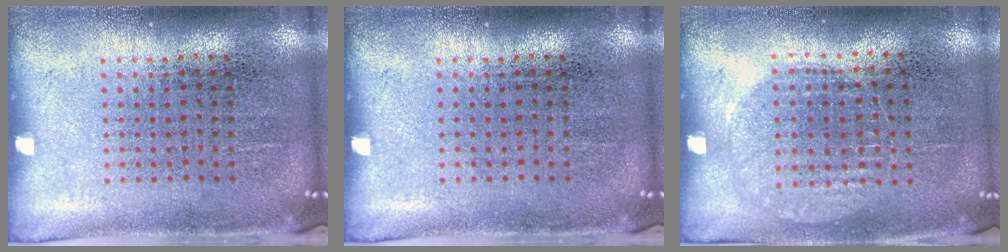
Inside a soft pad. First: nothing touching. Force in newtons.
{"total": 0.0}
{"total": 0.9, "press": 0.9, "slide": 0.3}